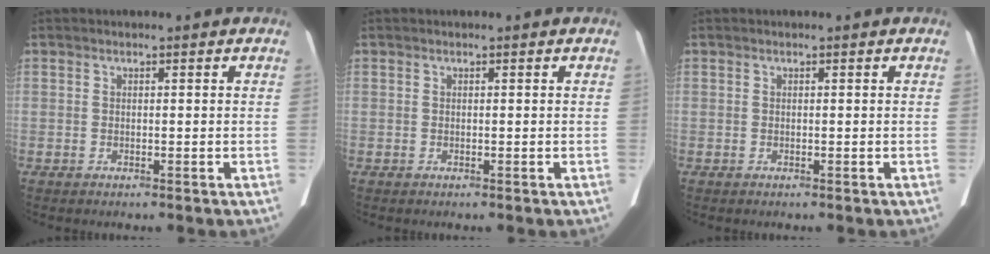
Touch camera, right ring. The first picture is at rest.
{"total": 0.0}
{"total": 0.0}